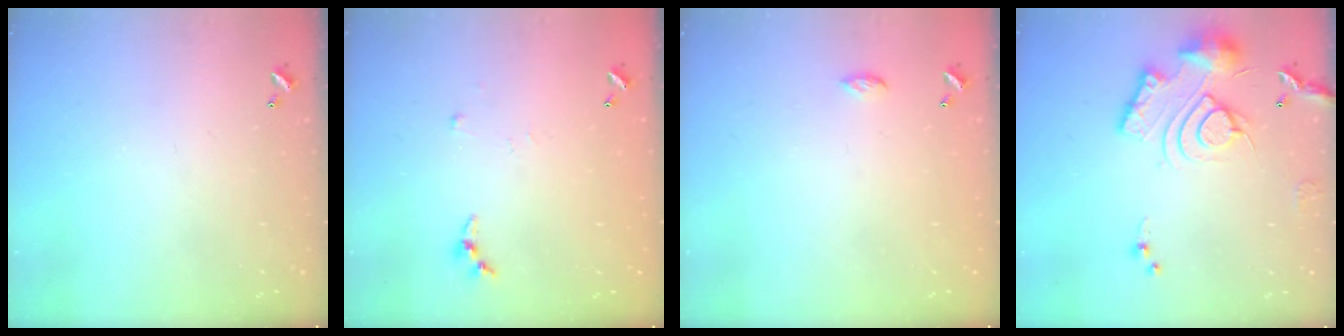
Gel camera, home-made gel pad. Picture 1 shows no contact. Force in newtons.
{"total": 3.7, "press": 3.6, "slide": 0.6}
{"total": 3.2, "press": 3.2, "slide": 0.3}
{"total": 14.9, "press": 14.9, "slide": 1.3}